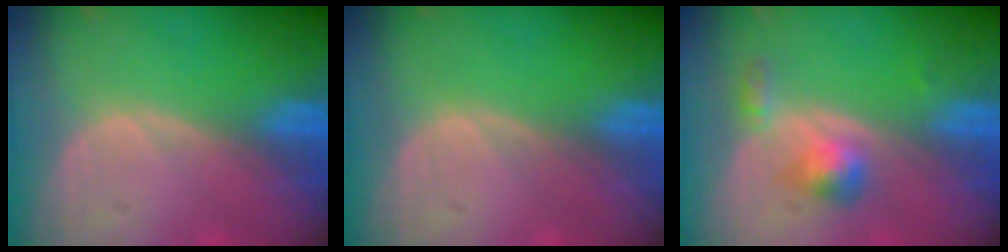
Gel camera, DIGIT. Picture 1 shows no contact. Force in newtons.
{"total": 0.0}
{"total": 3.9, "press": 3.7, "slide": 1.4}